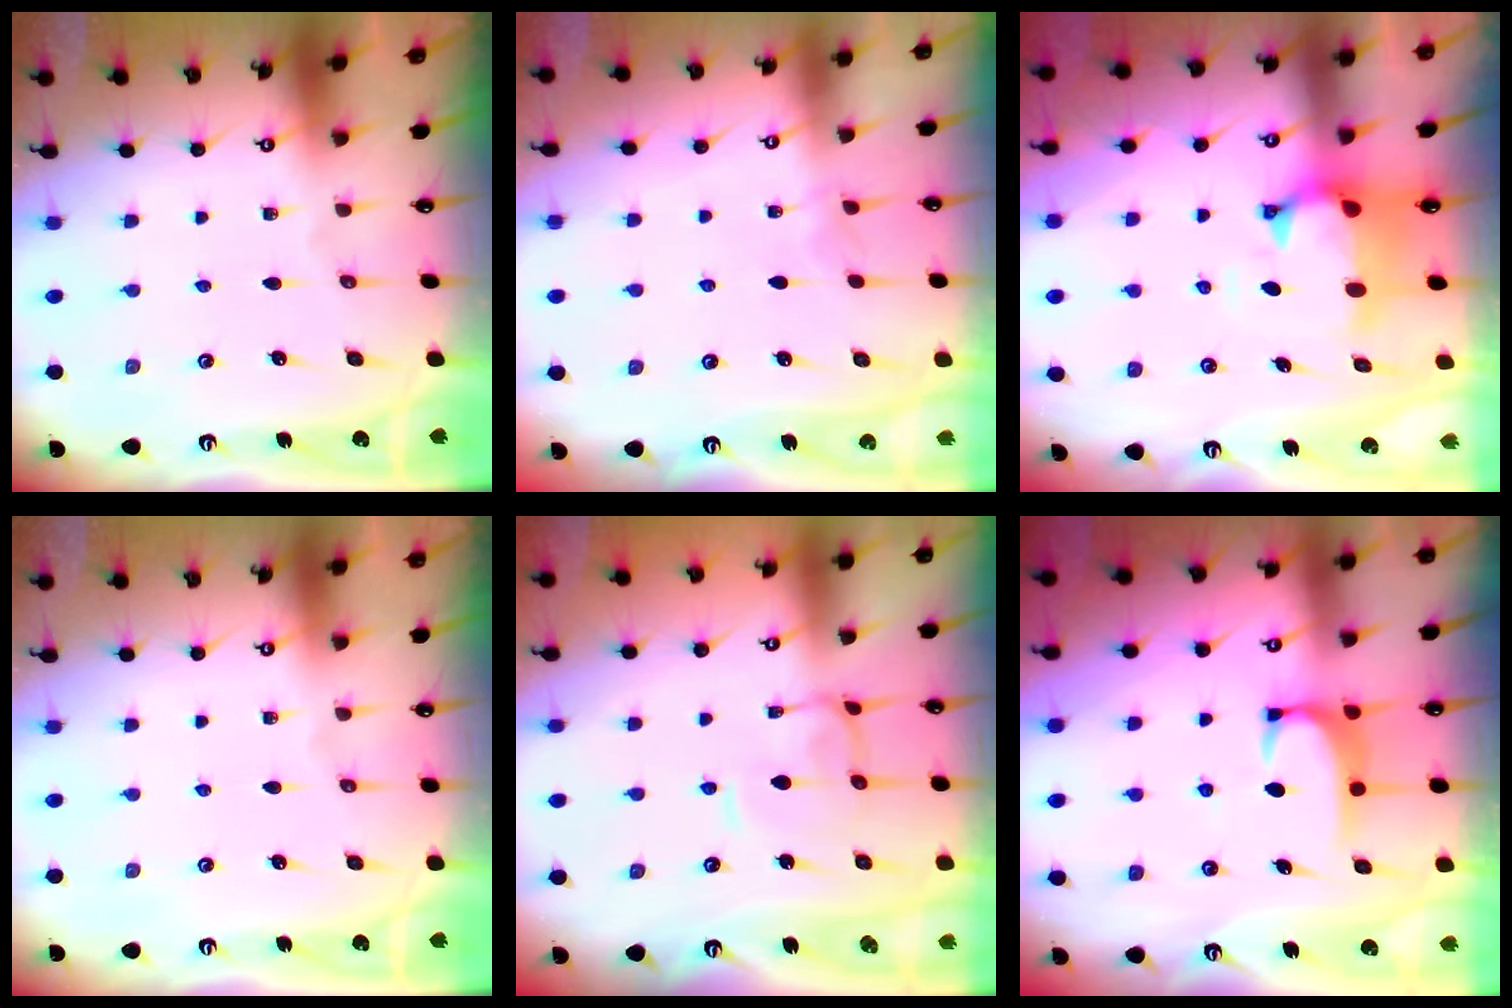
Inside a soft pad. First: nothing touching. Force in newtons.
{"total": 2.8, "press": 2.8, "slide": 0.3}
{"total": 1.1, "press": 0.1, "slide": 1.1}
{"total": 0.0}
{"total": 2.2, "press": 2.1, "slide": 0.6}
{"total": 2.3, "press": 2.3, "slide": 0.6}